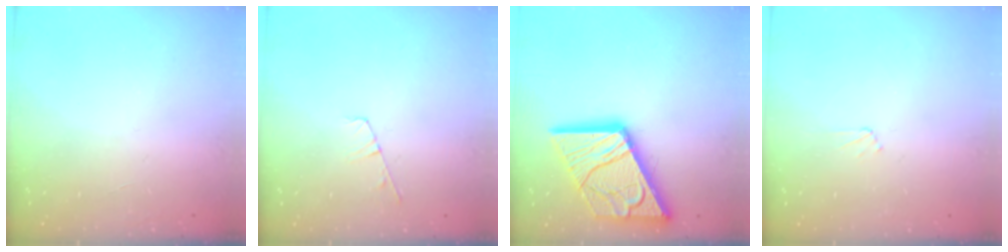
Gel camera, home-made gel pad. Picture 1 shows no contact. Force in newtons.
{"total": 4.0, "press": 4.0, "slide": 0.4}
{"total": 22.7, "press": 22.6, "slide": 2.7}
{"total": 2.7, "press": 2.6, "slide": 0.4}